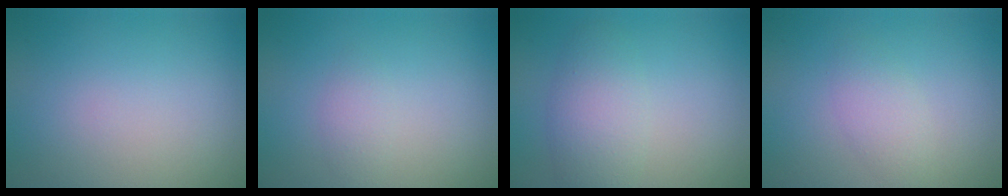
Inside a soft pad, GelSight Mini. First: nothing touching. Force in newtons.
{"total": 1.2, "press": 1.2, "slide": 0.1}
{"total": 3.5, "press": 3.5, "slide": 0.1}
{"total": 1.7, "press": 1.7, "slide": 0.1}